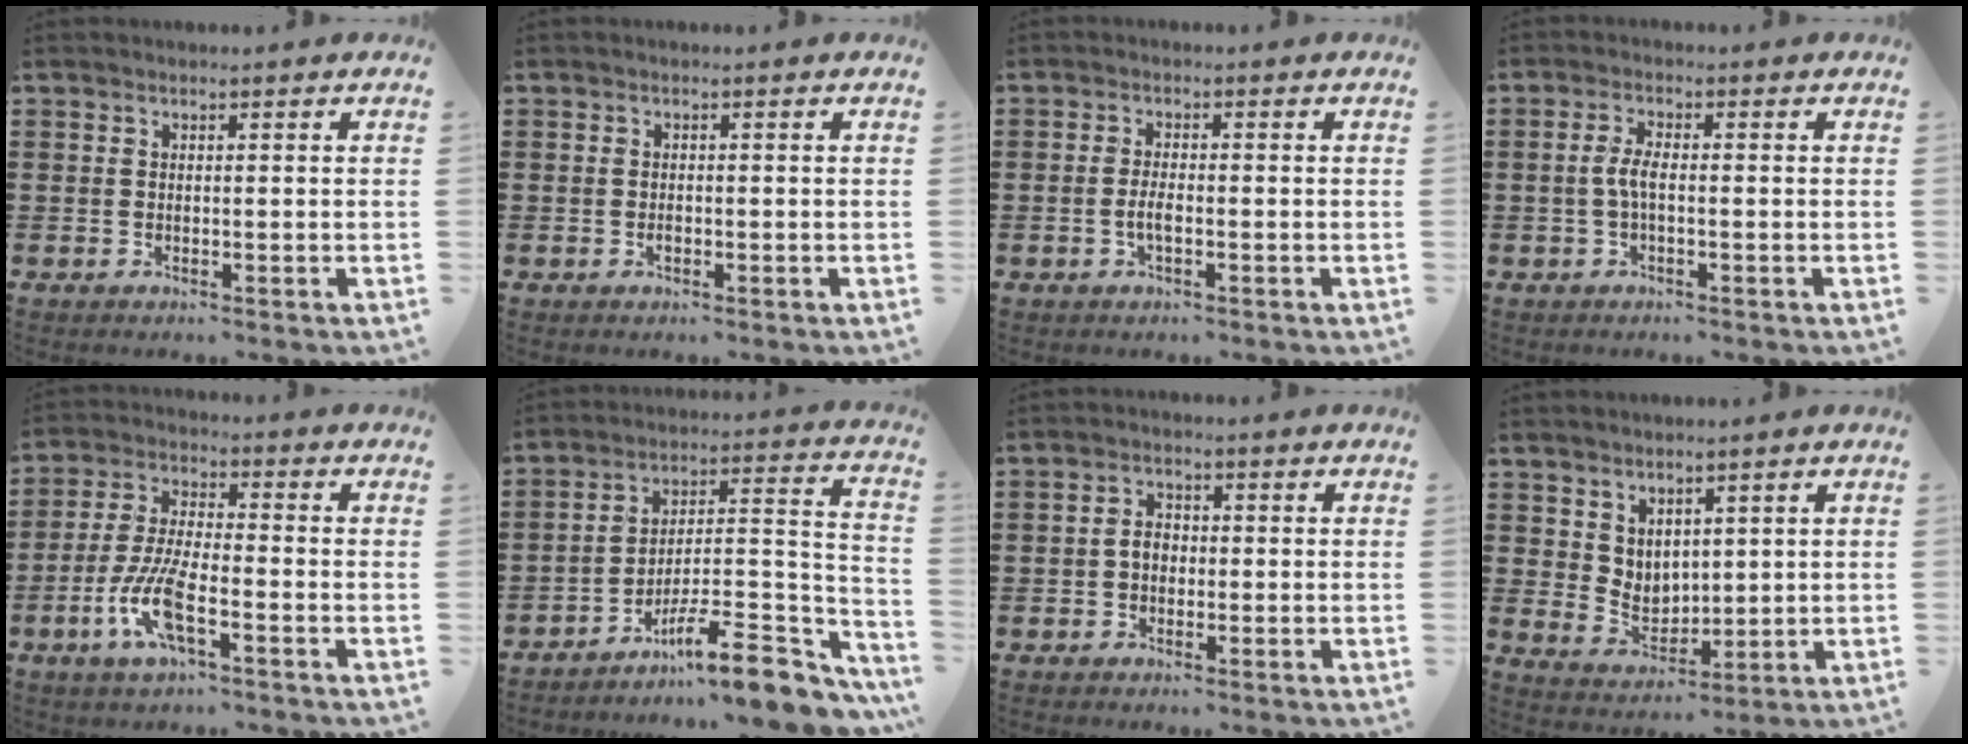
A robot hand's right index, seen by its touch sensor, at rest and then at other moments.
{"total": 1.1, "force": [-0.4, 0.5, 0.9], "torque": [-0.017, -0.002, -0.007]}
{"total": 2.4, "force": [-0.7, 0.7, 2.2], "torque": [-0.047, -0.002, -0.015]}
{"total": 3.2, "force": [-0.6, 0.9, 3.0], "torque": [-0.077, -0.004, -0.020]}
{"total": 8.5, "force": [-3.7, 2.4, 7.2], "torque": [-0.164, -0.011, -0.071]}
{"total": 11.8, "force": [-8.6, 2.7, 7.7], "torque": [-0.097, 0.022, -0.154]}
{"total": 2.4, "force": [-0.4, 1.7, 1.7], "torque": [-0.034, 0.004, -0.010]}
{"total": 4.5, "force": [3.4, 2.9, 0.7], "torque": [-0.030, -0.003, 0.065]}